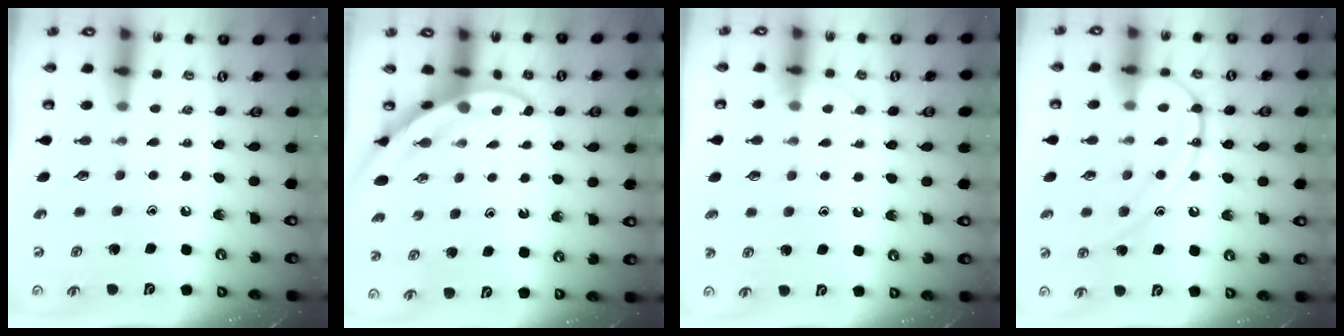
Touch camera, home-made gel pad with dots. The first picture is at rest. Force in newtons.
{"total": 3.1, "press": 3.1, "slide": 0.3}
{"total": 6.2, "press": 6.1, "slide": 0.4}
{"total": 11.6, "press": 11.5, "slide": 1.2}